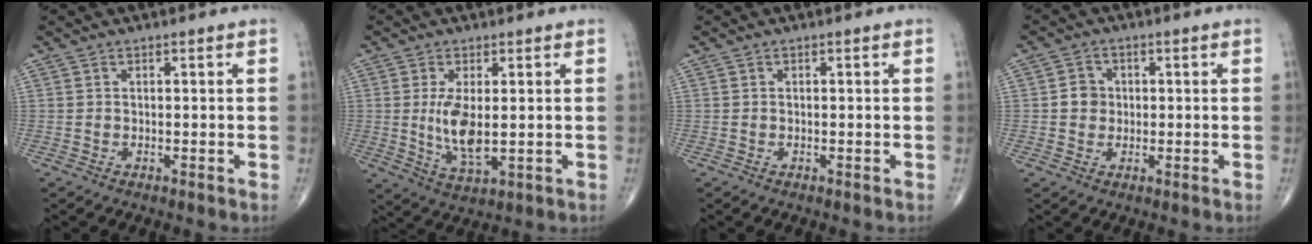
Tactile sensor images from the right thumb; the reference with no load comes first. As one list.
[{"total": 7.7, "force": [0.4, 3.0, 7.0], "torque": [-0.138, -0.020, 0.016]}, {"total": 0.0}, {"total": 3.6, "force": [0.1, 3.3, 1.4], "torque": [-0.007, 0.005, -0.004]}]